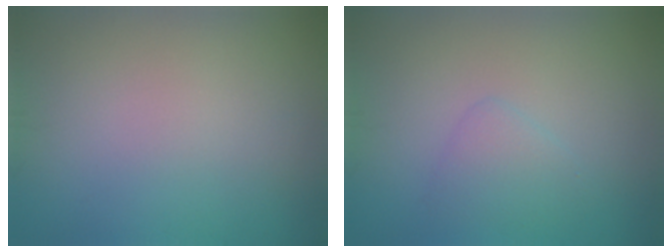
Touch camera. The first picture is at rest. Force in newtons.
{"total": 1.8, "press": 1.8, "slide": 0.1}